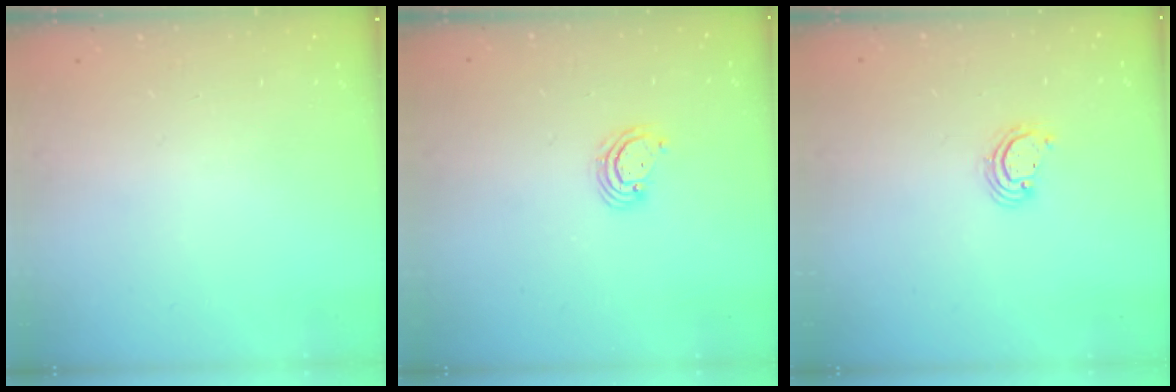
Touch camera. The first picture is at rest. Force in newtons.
{"total": 3.0, "press": 2.9, "slide": 0.3}
{"total": 2.6, "press": 2.6, "slide": 0.1}